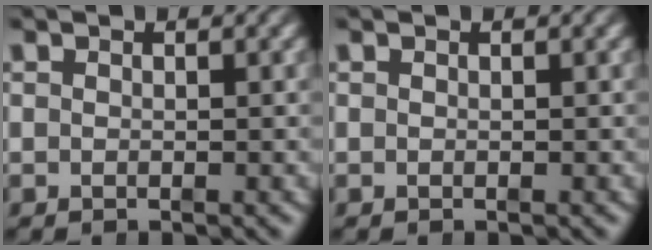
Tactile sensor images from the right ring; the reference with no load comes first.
{"total": 0.0}